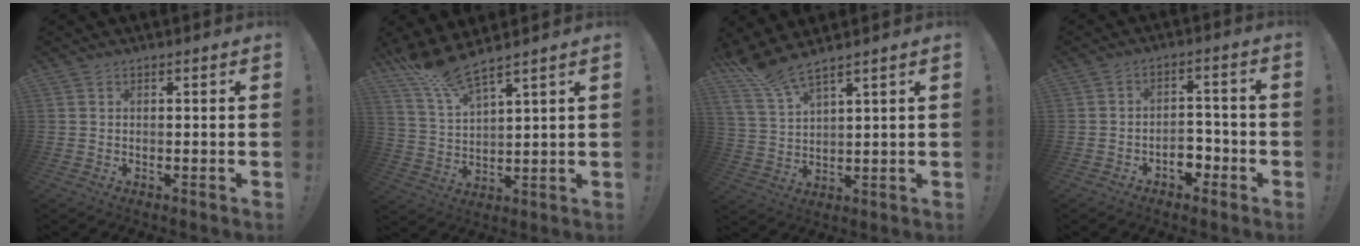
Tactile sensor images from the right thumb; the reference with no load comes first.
{"total": 9.3, "force": [8.2, 0.7, 4.3], "torque": [-0.090, -0.049, 0.147]}
{"total": 7.2, "force": [6.3, 0.7, 3.5], "torque": [-0.075, -0.035, 0.116]}
{"total": 6.4, "force": [-2.9, 4.4, 3.5], "torque": [-0.048, 0.015, -0.049]}